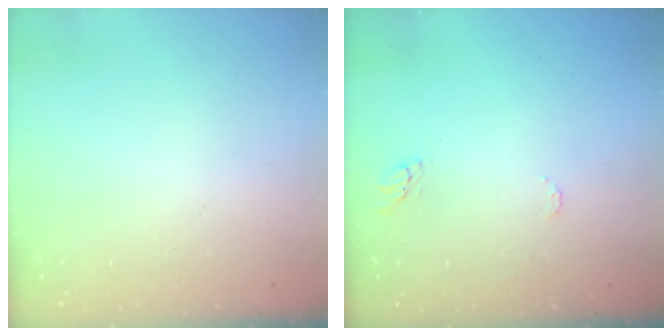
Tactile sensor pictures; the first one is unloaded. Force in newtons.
{"total": 4.4, "press": 4.3, "slide": 0.4}